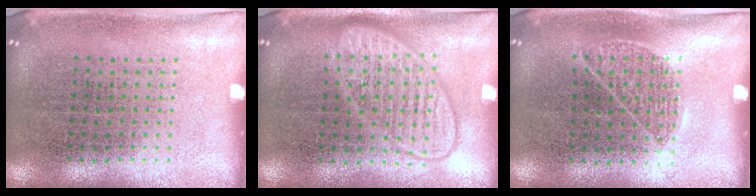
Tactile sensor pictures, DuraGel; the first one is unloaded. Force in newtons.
{"total": 2.9, "press": 2.8, "slide": 0.4}
{"total": 0.9, "press": 0.5, "slide": 0.7}